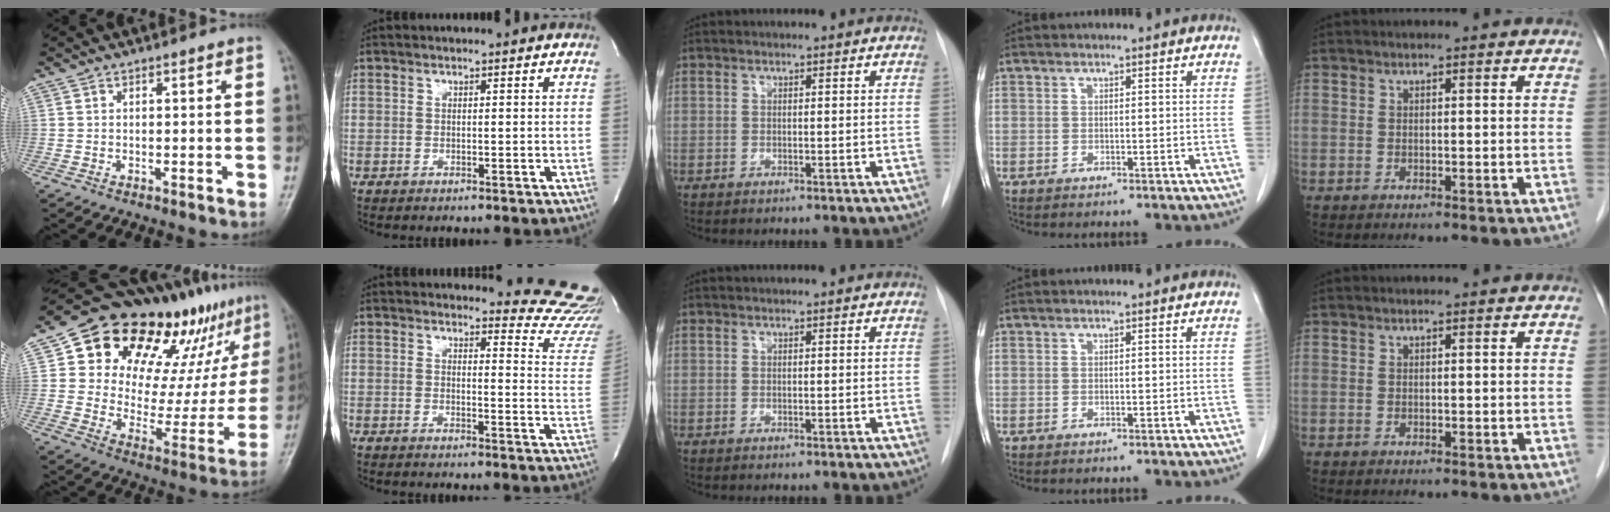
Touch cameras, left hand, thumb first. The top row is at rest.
{"thumb": {"total": 28.2, "force": [17.3, 13.7, 17.5], "torque": [-0.207, -0.039, 0.264]}, "index": {"total": 14.7, "force": [14.6, 1.6, 1.2], "torque": [0.021, -0.142, 0.117]}}